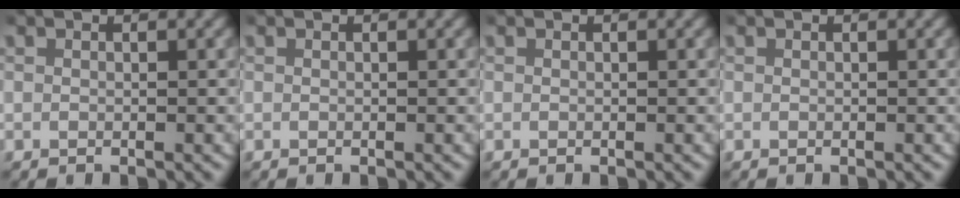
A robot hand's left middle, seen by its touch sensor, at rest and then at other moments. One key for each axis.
{"total": 0.0}
{"total": 0.0}
{"total": 0.0}